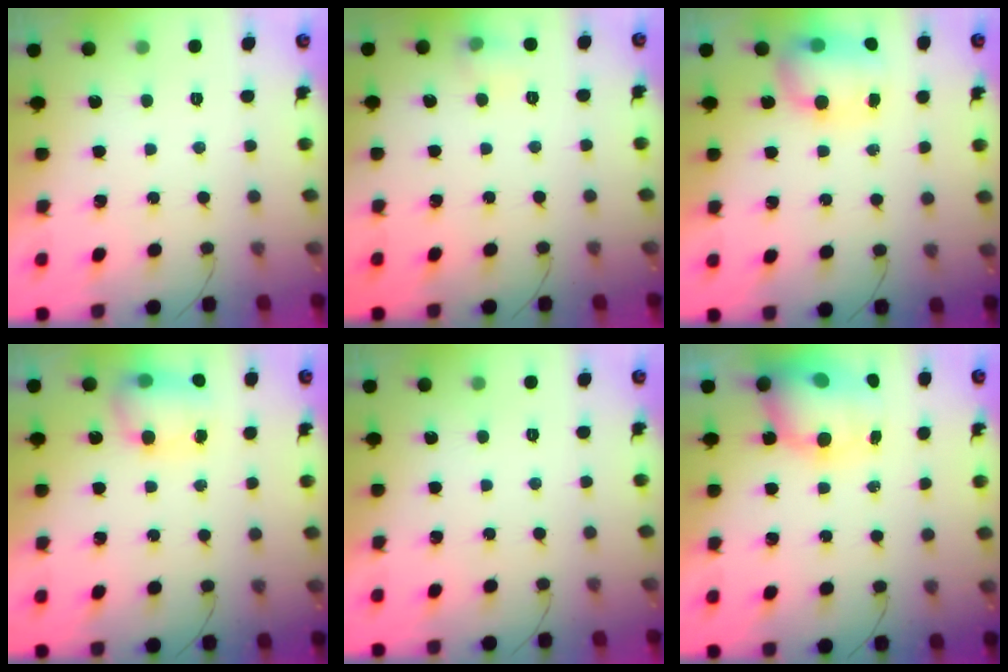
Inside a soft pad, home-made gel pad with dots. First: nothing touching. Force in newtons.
{"total": 5.3, "press": 5.1, "slide": 1.5}
{"total": 7.8, "press": 7.7, "slide": 1.1}
{"total": 7.7, "press": 7.7, "slide": 0.9}
{"total": 0.0}
{"total": 10.2, "press": 10.0, "slide": 2.0}